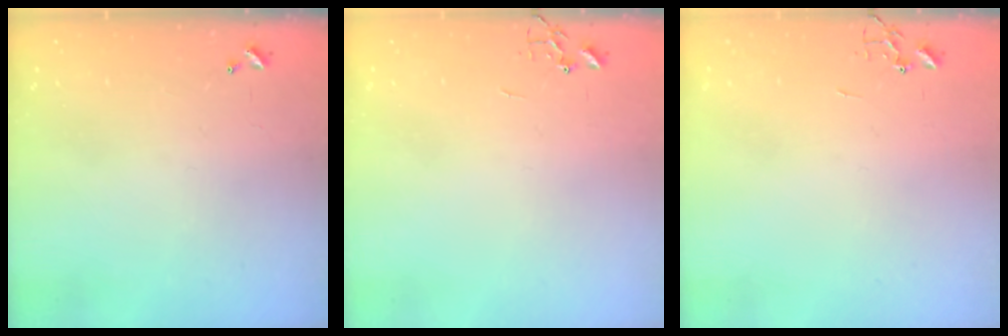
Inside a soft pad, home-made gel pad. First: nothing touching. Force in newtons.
{"total": 0.0}
{"total": 0.0}